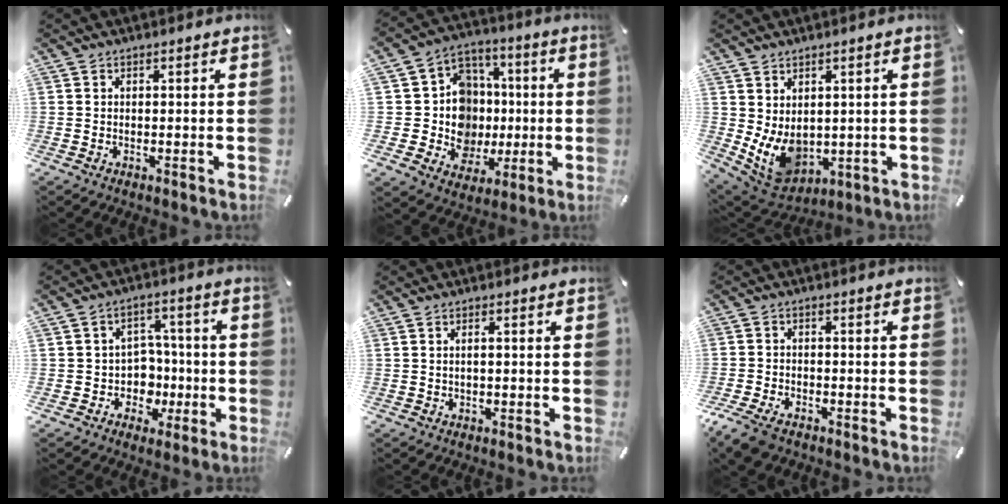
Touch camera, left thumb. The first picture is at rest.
{"total": 15.9, "force": [-0.9, 14.8, 5.6], "torque": [-0.097, 0.009, 0.009]}
{"total": 8.7, "force": [0.6, 7.3, 4.6], "torque": [-0.097, -0.023, 0.017]}
{"total": 8.7, "force": [-1.5, 8.3, 2.0], "torque": [-0.029, 0.008, -0.016]}
{"total": 1.5, "force": [-0.1, 0.3, 1.5], "torque": [-0.025, -0.002, -0.001]}
{"total": 5.2, "force": [-3.7, 2.7, 2.5], "torque": [-0.072, 0.009, -0.076]}